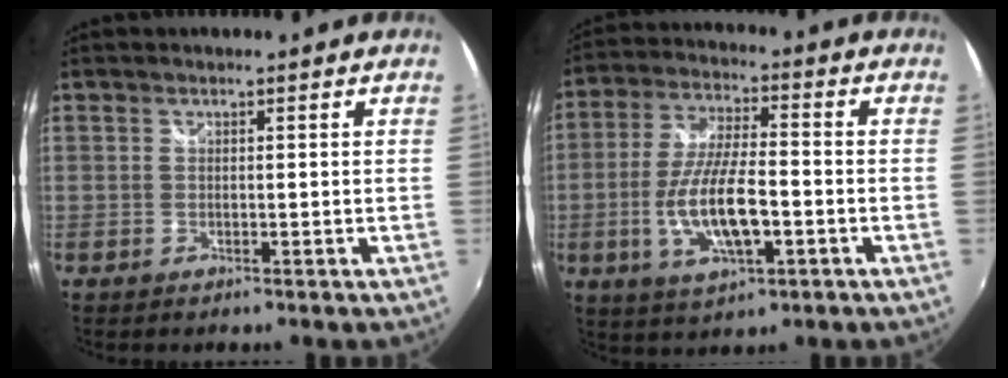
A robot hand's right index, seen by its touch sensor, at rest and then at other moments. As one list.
[{"total": 12.8, "force": [-3.5, 4.3, 11.6], "torque": [-0.235, -0.008, -0.061]}]